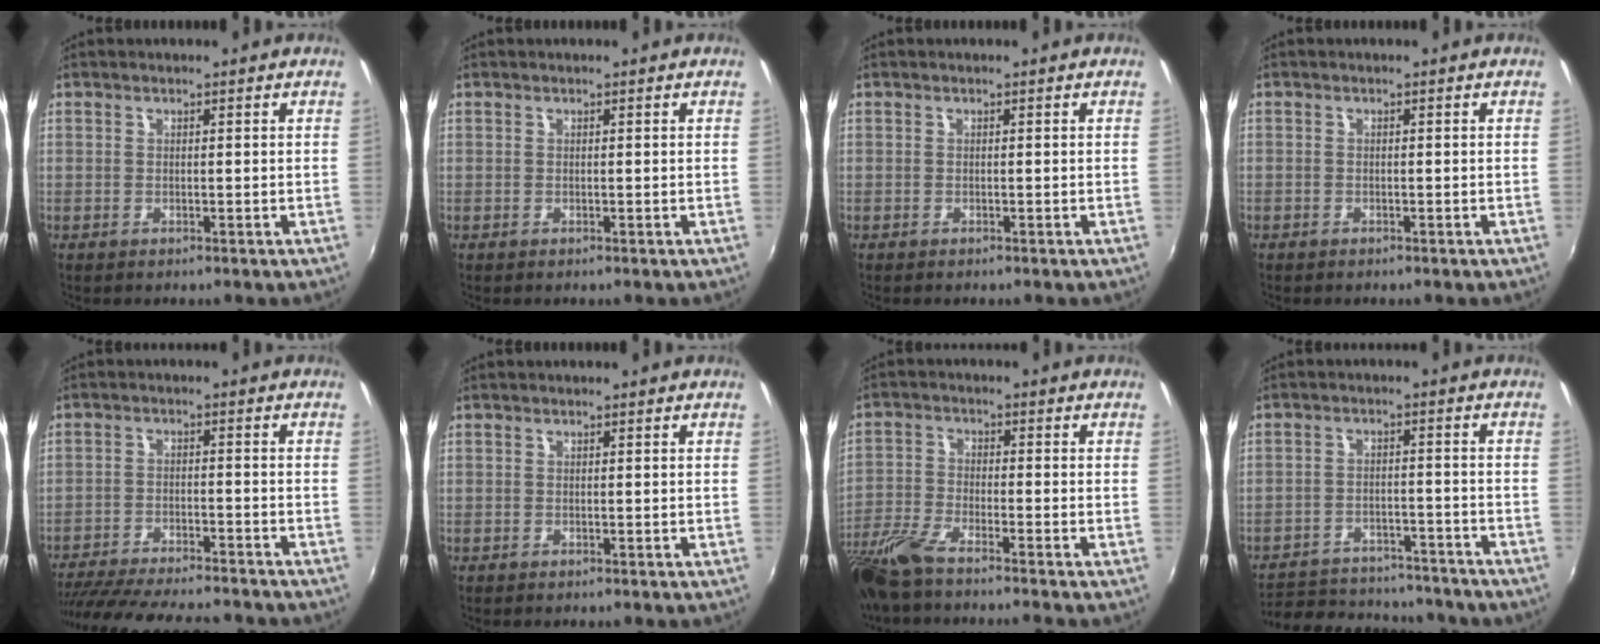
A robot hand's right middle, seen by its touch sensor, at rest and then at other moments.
{"total": 0.0}
{"total": 0.0}
{"total": 0.8, "force": [-0.6, 0.5, 0.0], "torque": [-0.004, 0.002, -0.011]}
{"total": 20.2, "force": [-17.6, 3.9, 9.1], "torque": [-0.177, -0.025, -0.262]}
{"total": 0.0}
{"total": 9.3, "force": [-7.7, 0.9, 5.1], "torque": [-0.126, -0.022, -0.155]}
{"total": 21.4, "force": [-18.3, 7.5, 8.4], "torque": [-0.173, 0.001, -0.237]}